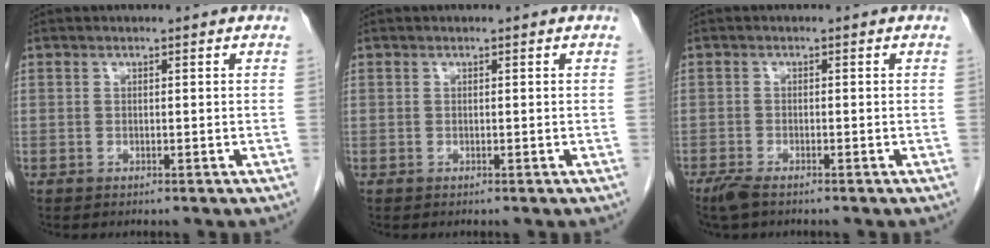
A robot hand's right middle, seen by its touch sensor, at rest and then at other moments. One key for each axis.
{"total": 0.0}
{"total": 3.2, "fx": -2.4, "fy": 0.8, "fz": 2.0, "tx": -0.045, "ty": -0.009, "tz": -0.043}